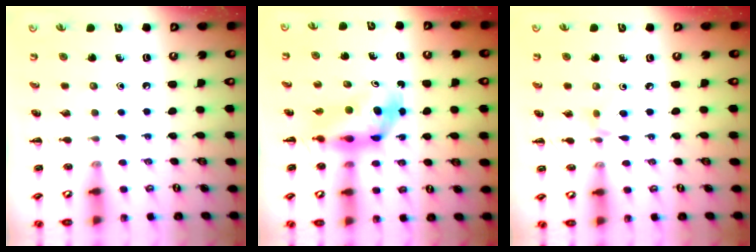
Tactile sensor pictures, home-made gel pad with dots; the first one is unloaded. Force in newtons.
{"total": 5.5, "press": 5.5, "slide": 0.7}
{"total": 3.7, "press": 3.5, "slide": 1.3}